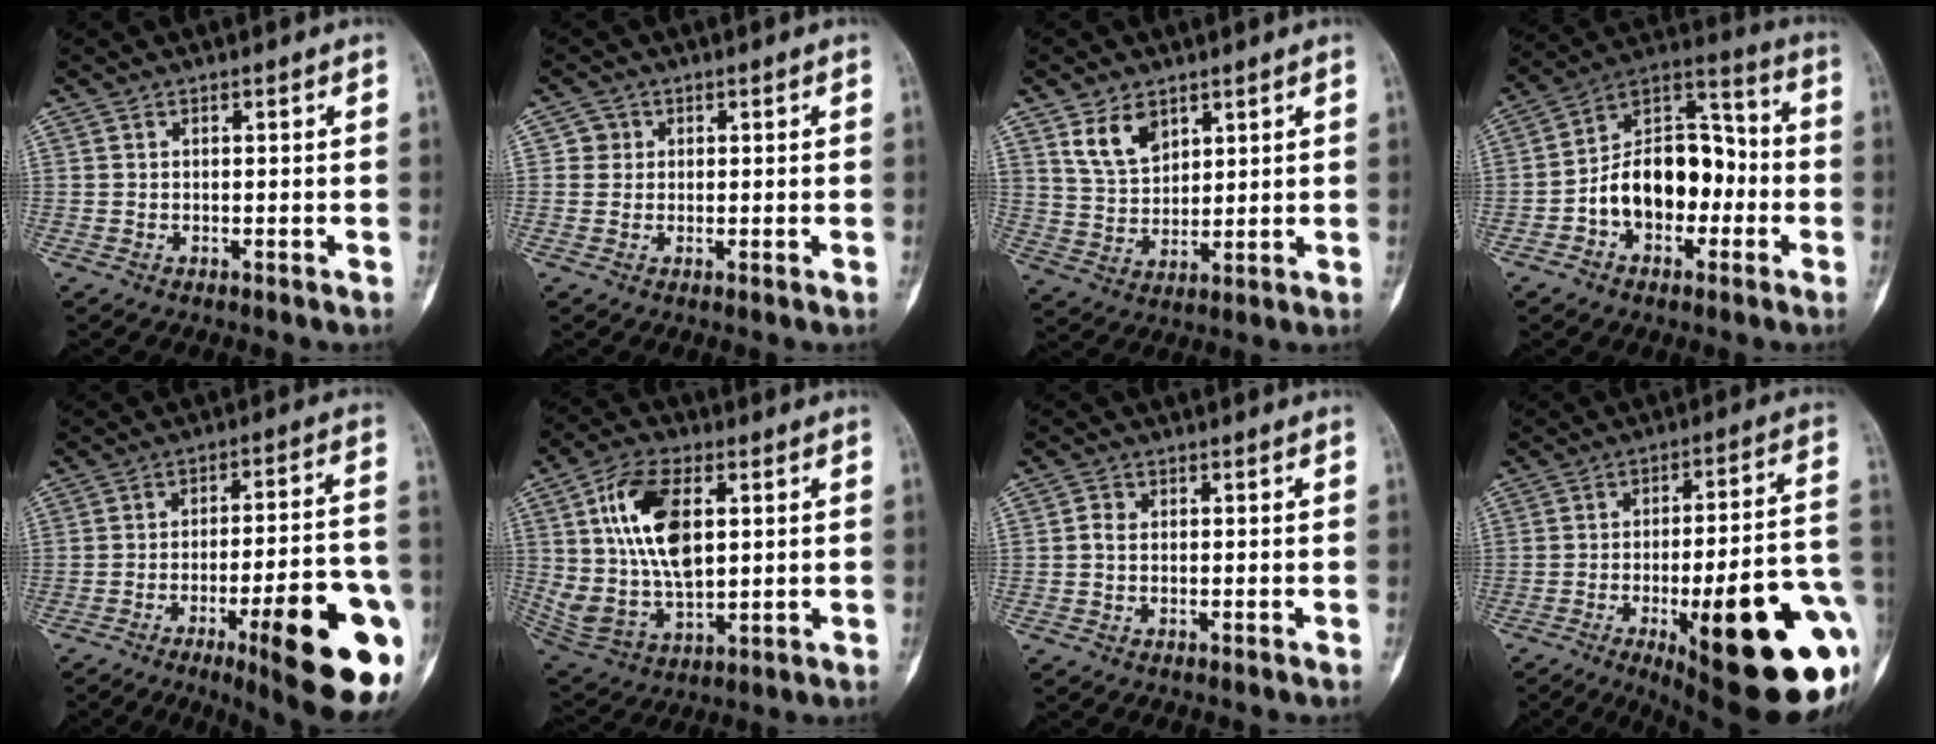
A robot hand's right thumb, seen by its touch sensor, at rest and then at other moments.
{"total": 2.2, "force": [0.4, 2.1, 0.1], "torque": [0.011, 0.004, 0.002]}
{"total": 7.8, "force": [4.4, 4.9, 4.1], "torque": [-0.057, -0.027, 0.092]}
{"total": 16.6, "force": [-3.5, 11.0, 12.0], "torque": [-0.159, 0.056, -0.062]}
{"total": 22.1, "force": [-8.8, 5.1, 19.6], "torque": [-0.215, 0.028, -0.112]}
{"total": 17.8, "force": [4.4, 9.9, 14.2], "torque": [-0.264, -0.010, 0.091]}
{"total": 1.6, "force": [0.0, 1.3, 0.9], "torque": [-0.010, 0.004, -0.003]}
{"total": 30.0, "force": [-9.7, 8.6, 27.0], "torque": [-0.302, 0.017, -0.121]}